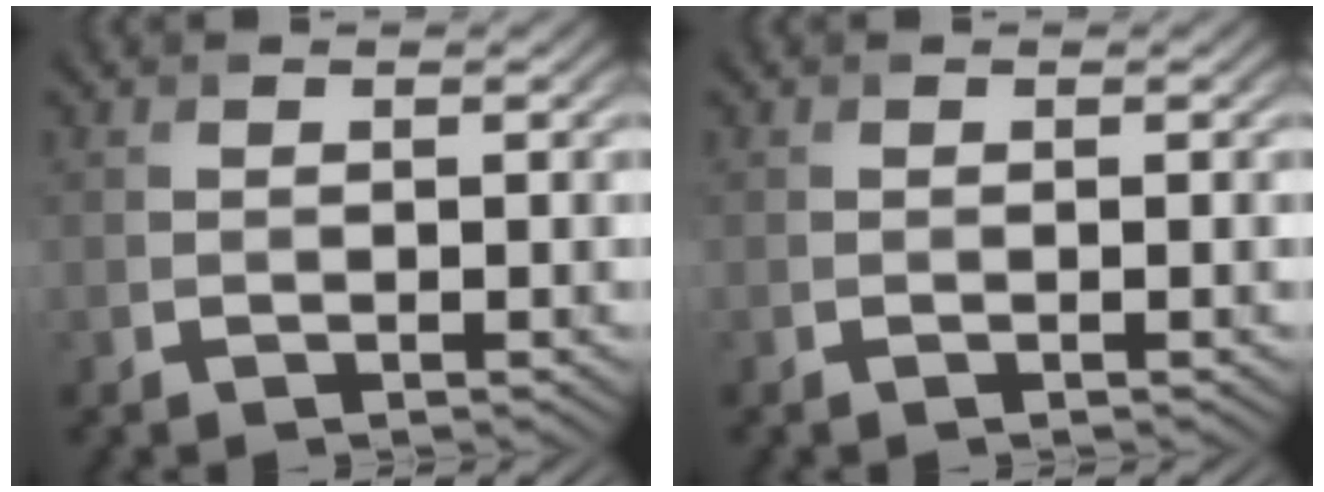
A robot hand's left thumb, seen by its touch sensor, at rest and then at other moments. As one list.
[{"total": 0.0}]